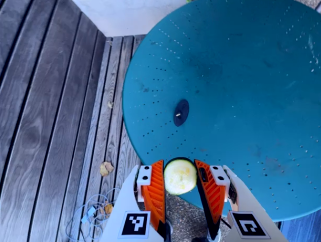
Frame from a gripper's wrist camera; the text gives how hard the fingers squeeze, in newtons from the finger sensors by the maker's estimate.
{"total": 10.9, "left": 11.3, "right": 10.4}